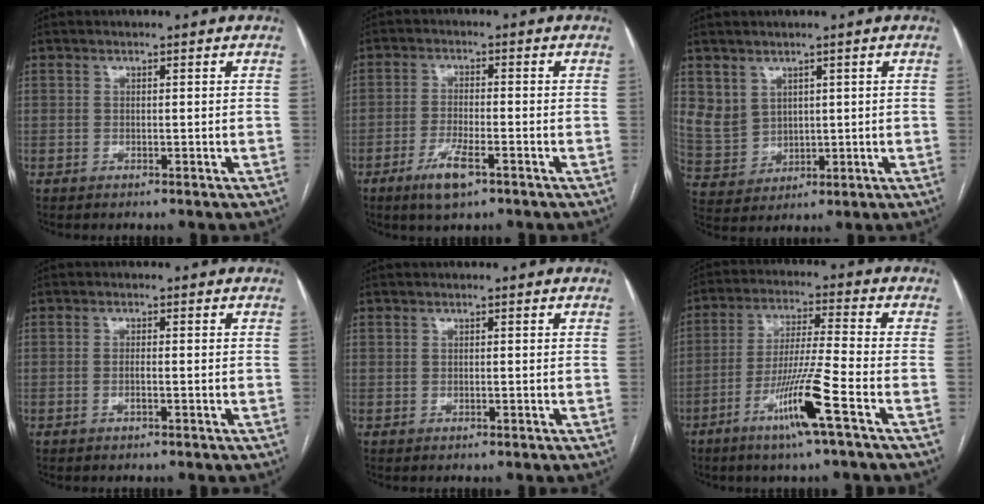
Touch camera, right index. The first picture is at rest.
{"total": 5.7, "force": [-3.3, 1.2, 4.5], "torque": [-0.090, -0.006, -0.055]}
{"total": 6.2, "force": [2.8, 5.2, 1.7], "torque": [-0.044, 0.011, 0.077]}
{"total": 1.3, "force": [-0.5, 0.2, 1.2], "torque": [-0.023, 0.001, -0.008]}
{"total": 0.0}
{"total": 11.1, "force": [-5.5, -1.1, 9.6], "torque": [-0.185, -0.015, -0.106]}